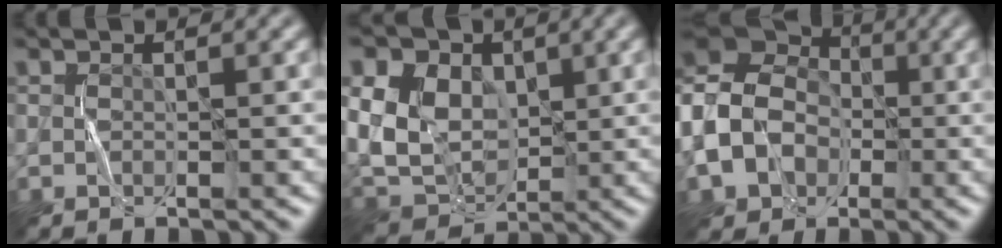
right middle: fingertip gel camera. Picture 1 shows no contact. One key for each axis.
{"total": 11.6, "fx": 2.5, "fy": 8.8, "fz": 7.0, "tx": -0.148, "ty": 0.024, "tz": 0.031}
{"total": 12.0, "fx": -2.6, "fy": 10.0, "fz": 6.0, "tx": -0.138, "ty": -0.006, "tz": -0.081}